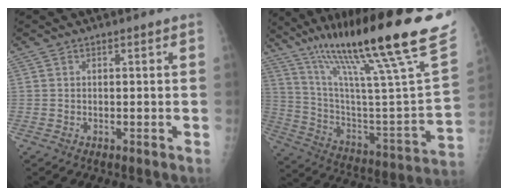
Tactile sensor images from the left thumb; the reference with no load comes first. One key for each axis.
{"total": 34.1, "fx": 21.9, "fy": 4.2, "fz": 25.8, "tx": -0.386, "ty": -0.048, "tz": 0.354}